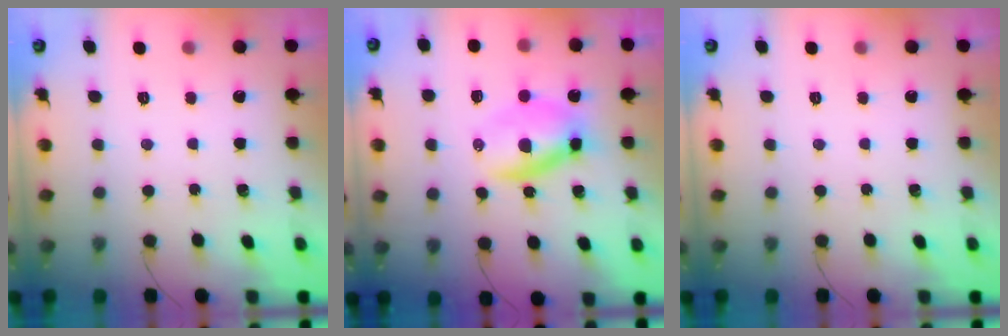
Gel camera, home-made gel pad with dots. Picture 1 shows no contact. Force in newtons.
{"total": 7.5, "press": 7.4, "slide": 1.2}
{"total": 0.0}